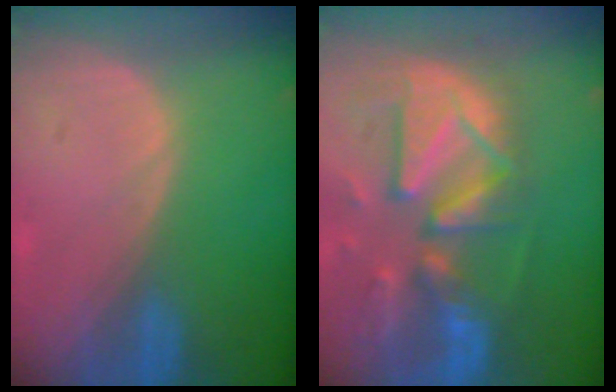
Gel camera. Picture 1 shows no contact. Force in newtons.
{"total": 13.1, "press": 11.4, "slide": 6.6}